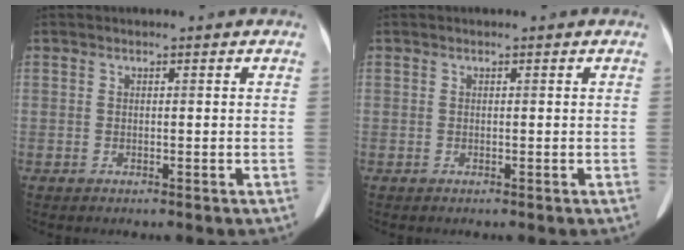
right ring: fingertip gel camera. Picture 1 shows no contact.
{"total": 0.0}